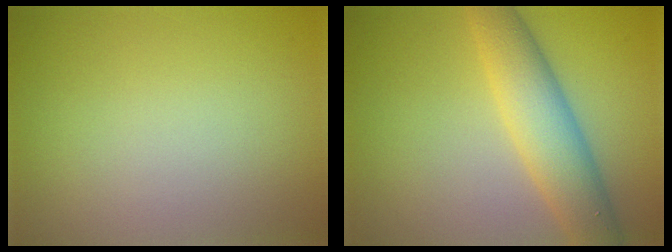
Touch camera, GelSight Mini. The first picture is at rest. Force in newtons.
{"total": 5.7, "press": 5.7, "slide": 0.1}